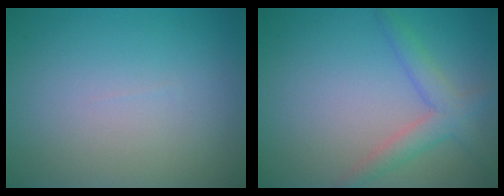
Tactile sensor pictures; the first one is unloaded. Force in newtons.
{"total": 3.0, "press": 3.0, "slide": 0.1}